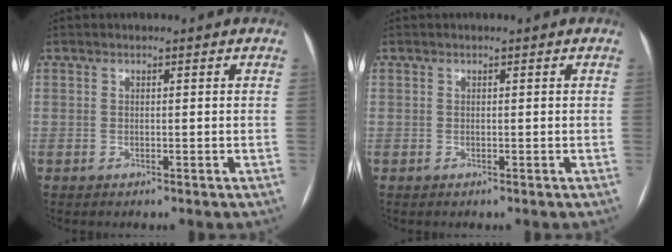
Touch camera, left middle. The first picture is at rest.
{"total": 0.0}